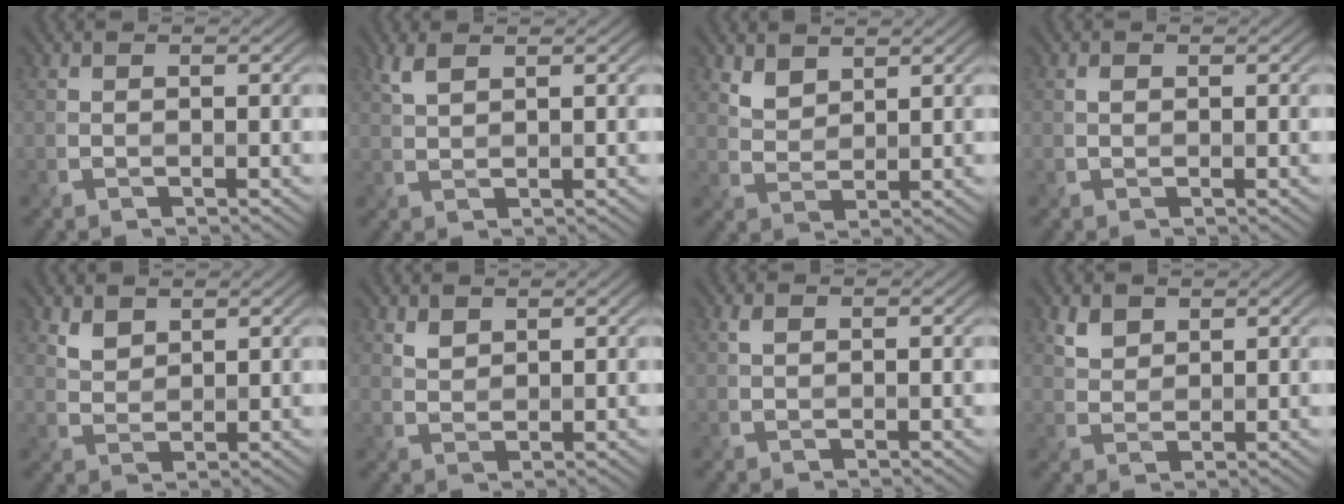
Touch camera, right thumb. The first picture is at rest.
{"total": 2.1, "force": [1.4, 0.6, 1.5], "torque": [-0.041, 0.004, 0.033]}
{"total": 2.9, "force": [2.2, 1.4, 1.2], "torque": [-0.030, -0.006, 0.053]}
{"total": 0.5, "force": [0.1, 0.4, 0.3], "torque": [-0.007, -0.002, 0.002]}
{"total": 2.5, "force": [1.9, 1.2, 1.1], "torque": [-0.027, -0.004, 0.046]}
{"total": 1.8, "force": [1.4, 0.9, 0.7], "torque": [-0.018, -0.003, 0.034]}
{"total": 0.8, "force": [0.3, 0.4, 0.6], "torque": [-0.016, 0.001, 0.007]}
{"total": 2.5, "force": [1.7, 1.5, 1.0], "torque": [-0.027, -0.004, 0.040]}